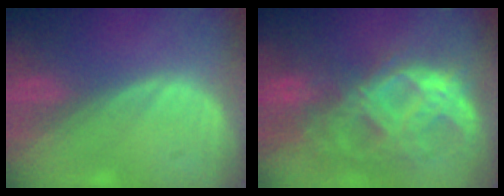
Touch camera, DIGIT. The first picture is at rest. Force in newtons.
{"total": 11.1, "press": 9.4, "slide": 6.0}